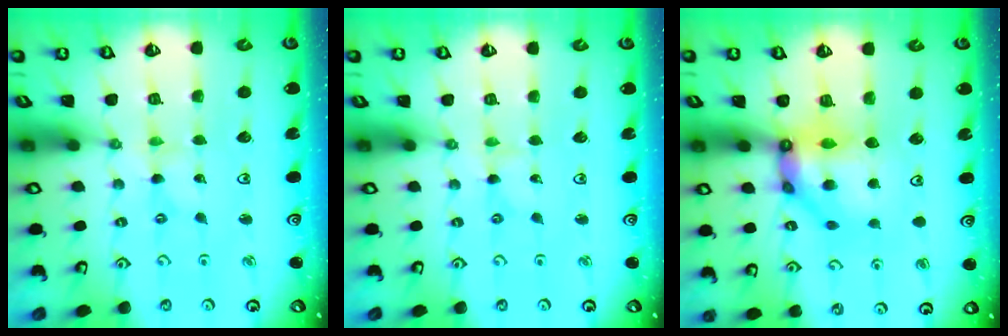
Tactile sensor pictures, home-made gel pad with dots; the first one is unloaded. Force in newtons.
{"total": 0.0}
{"total": 12.1, "press": 12.0, "slide": 1.3}